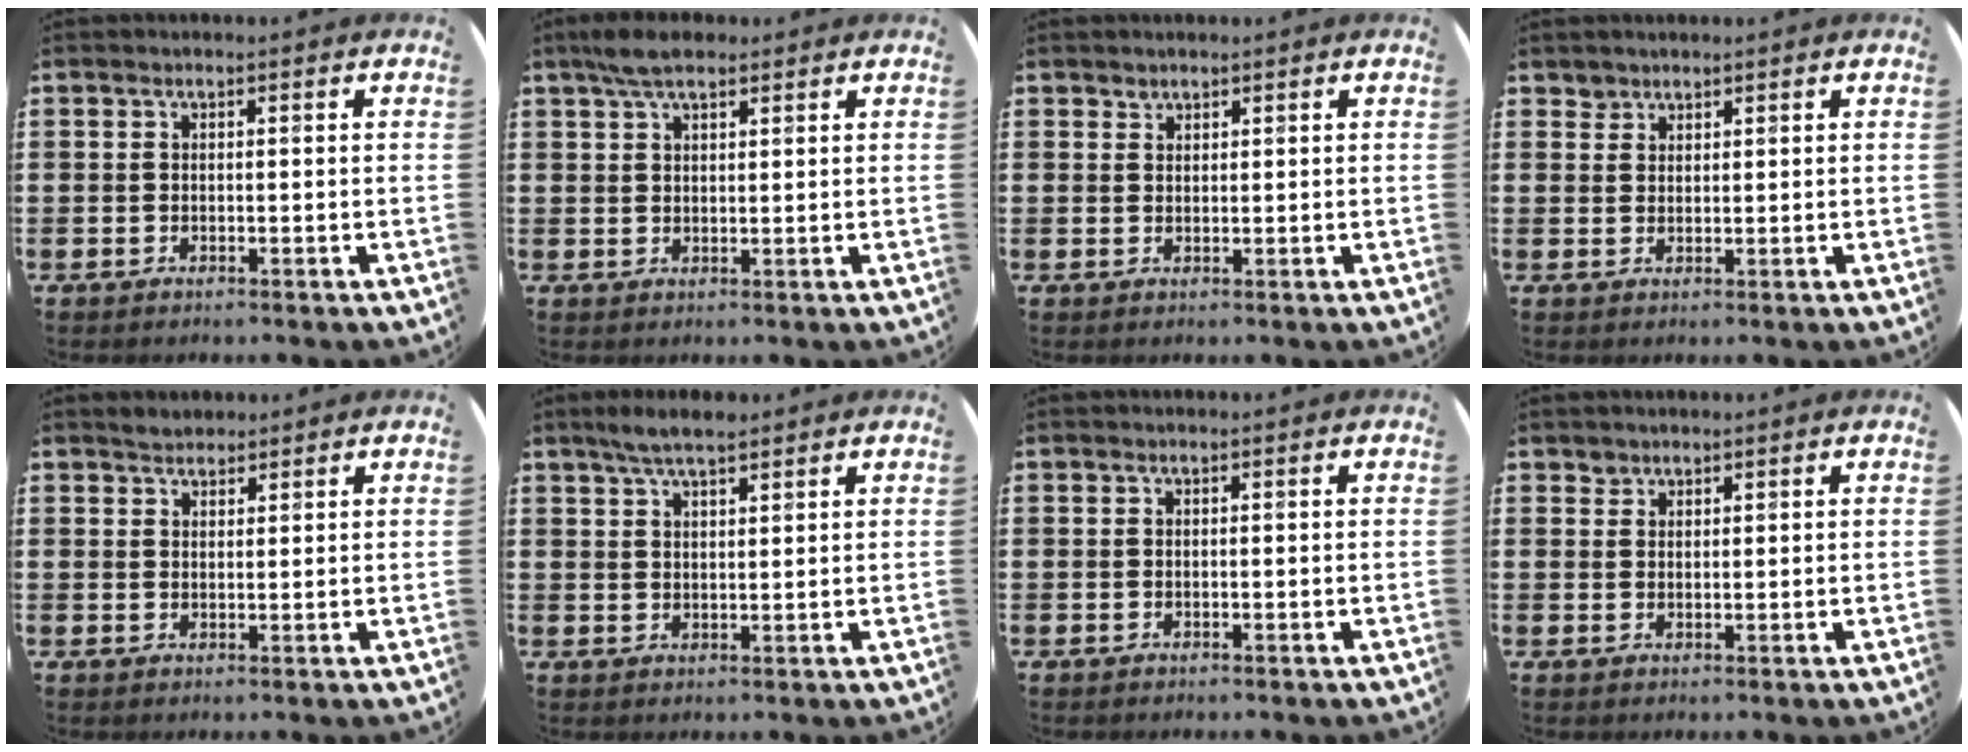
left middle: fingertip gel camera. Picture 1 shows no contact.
{"total": 4.3, "force": [3.2, 1.5, 2.5], "torque": [-0.056, 0.006, 0.059]}
{"total": 1.1, "force": [1.0, 0.3, -0.2], "torque": [0.001, 0.001, 0.021]}
{"total": 2.4, "force": [2.0, 1.3, 0.0], "torque": [0.003, 0.001, 0.040]}
{"total": 1.9, "force": [1.7, 0.6, 0.1], "torque": [-0.004, 0.005, 0.034]}
{"total": 4.0, "force": [3.4, 0.8, 2.1], "torque": [-0.047, 0.001, 0.061]}
{"total": 0.0}
{"total": 1.5, "force": [1.4, 0.7, -0.1], "torque": [0.006, -0.003, 0.027]}